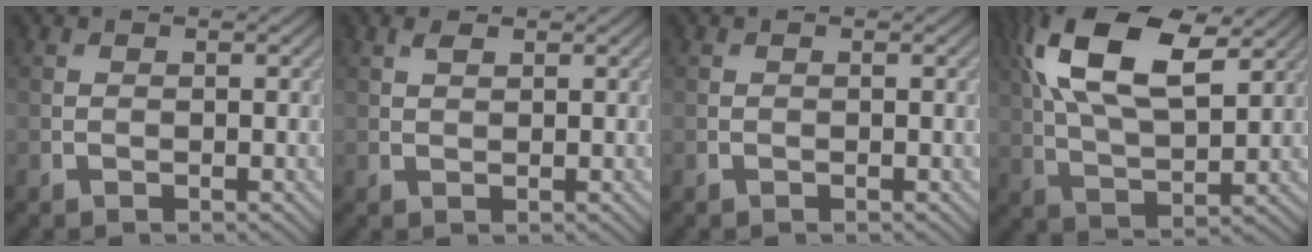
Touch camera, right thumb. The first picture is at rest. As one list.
[{"total": 1.3, "force": [0.8, 0.5, 0.9], "torque": [-0.022, 0.001, 0.017]}, {"total": 0.0}, {"total": 16.0, "force": [6.8, 7.4, 12.4], "torque": [-0.262, 0.024, 0.112]}]